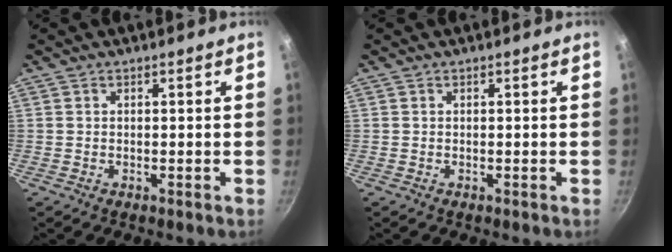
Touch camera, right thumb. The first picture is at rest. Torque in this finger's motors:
{"motor_torque": [0.00, 0.00, 0.00, 0.00, 0.00]}